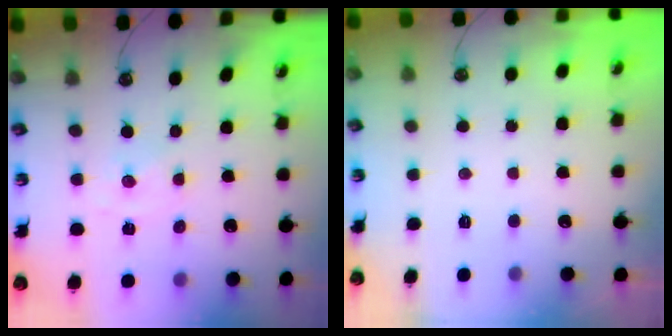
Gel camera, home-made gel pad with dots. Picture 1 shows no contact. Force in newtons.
{"total": 0.0}